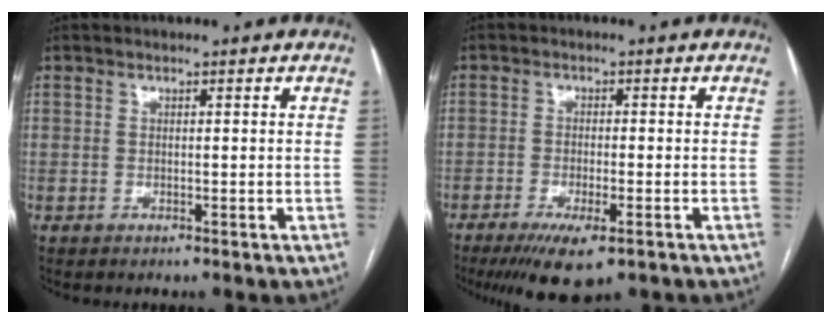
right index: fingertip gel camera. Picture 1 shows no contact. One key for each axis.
{"total": 7.9, "fx": -4.9, "fy": 1.8, "fz": 5.9, "tx": -0.099, "ty": -0.018, "tz": -0.075}